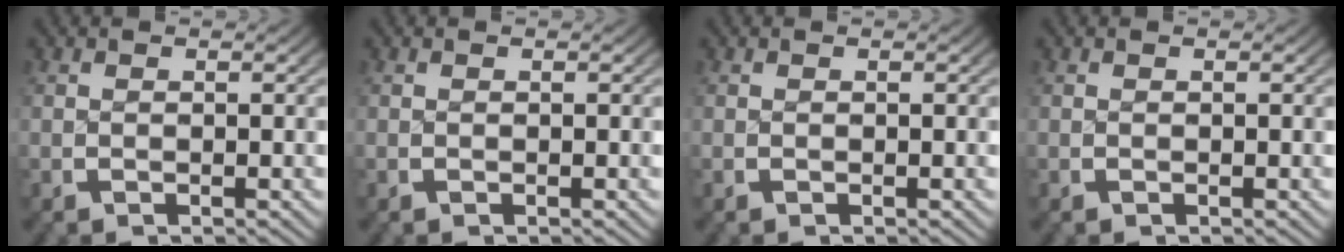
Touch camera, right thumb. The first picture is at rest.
{"total": 0.0}
{"total": 0.0}
{"total": 0.0}